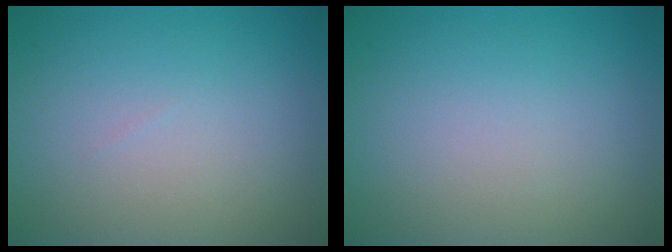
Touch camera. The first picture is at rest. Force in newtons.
{"total": 0.0}